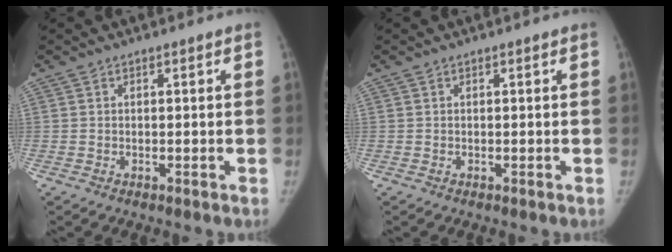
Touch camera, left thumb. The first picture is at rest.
{"total": 0.0}